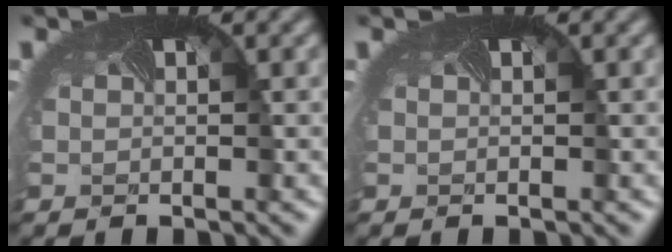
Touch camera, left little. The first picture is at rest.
{"total": 0.0}